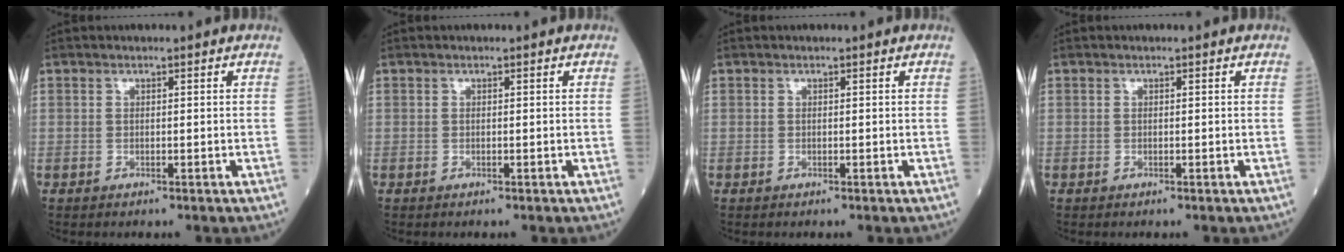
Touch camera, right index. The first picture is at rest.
{"total": 0.0}
{"total": 0.0}
{"total": 0.0}